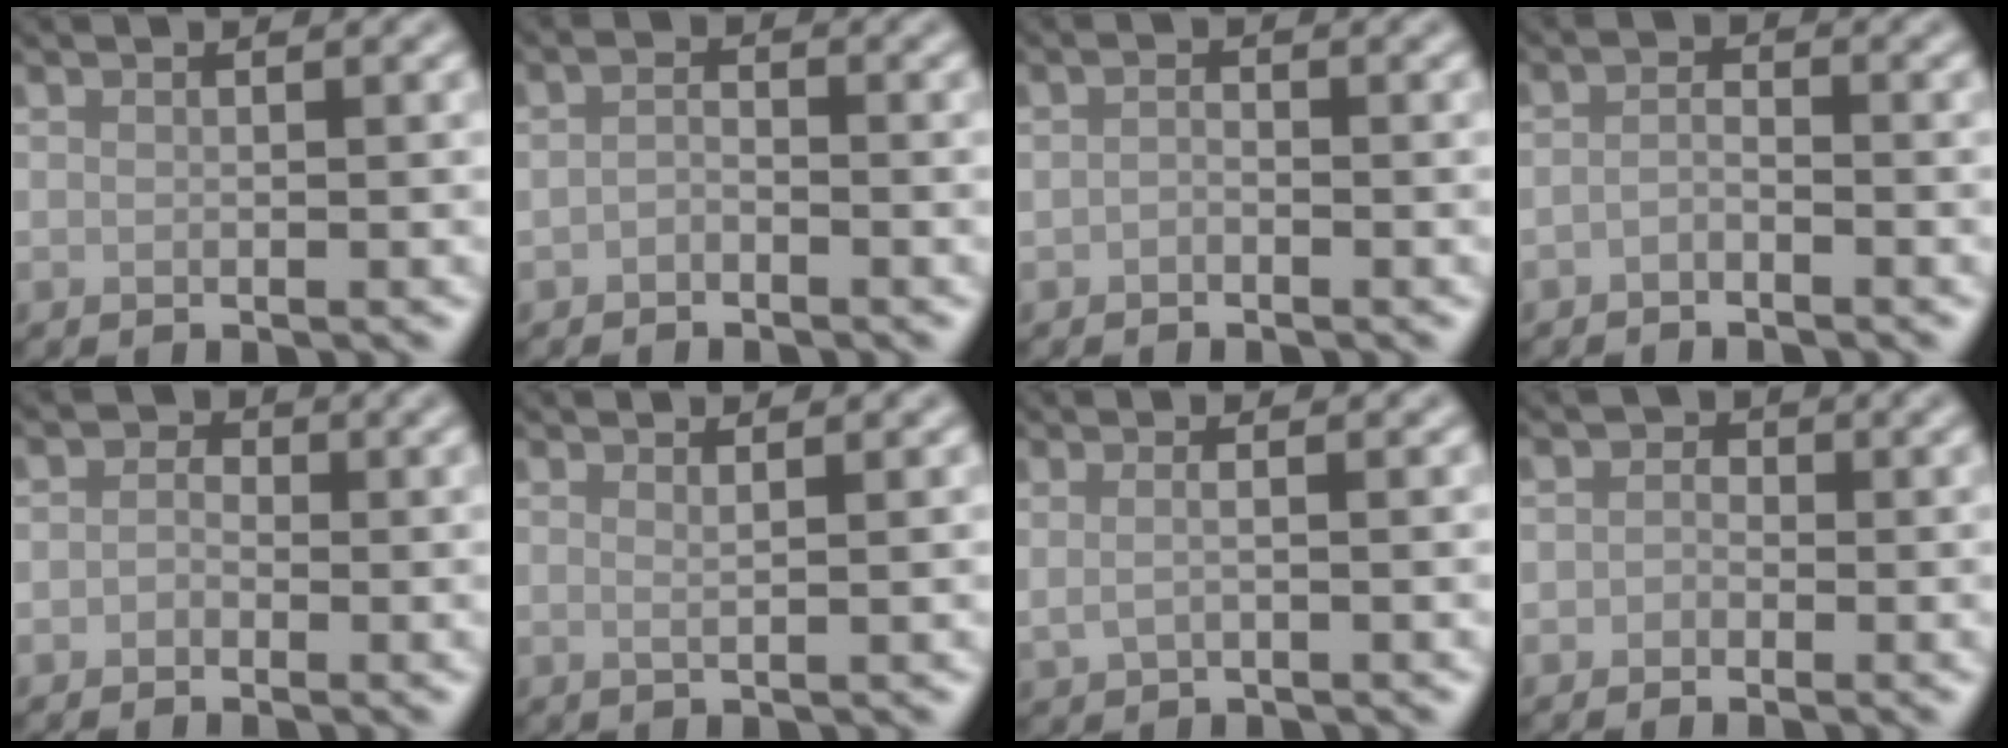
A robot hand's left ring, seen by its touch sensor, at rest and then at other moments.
{"total": 1.1, "force": [-0.7, 0.6, 0.6], "torque": [-0.013, 0.002, -0.017]}
{"total": 0.8, "force": [-0.4, 0.5, 0.4], "torque": [-0.010, -0.001, -0.009]}
{"total": 1.2, "force": [-0.8, 0.4, 0.7], "torque": [-0.016, 0.003, -0.020]}
{"total": 1.4, "force": [-0.2, 1.3, 0.5], "torque": [0.005, 0.000, -0.018]}
{"total": 1.0, "force": [0.6, 0.4, 0.7], "torque": [-0.003, -0.003, 0.005]}
{"total": 1.3, "force": [0.2, 0.5, 1.2], "torque": [-0.026, -0.004, 0.000]}
{"total": 1.4, "force": [-0.1, 1.3, 0.4], "torque": [0.014, 0.000, -0.021]}